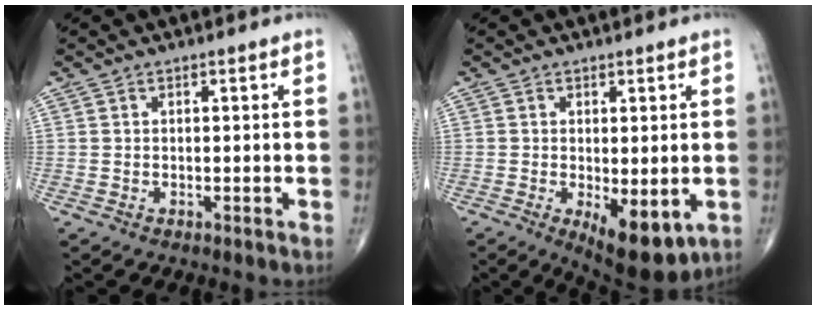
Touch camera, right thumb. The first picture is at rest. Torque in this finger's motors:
{"motor_torque": [0.55, 1.75, 0.12, -0.30, 0.26]}